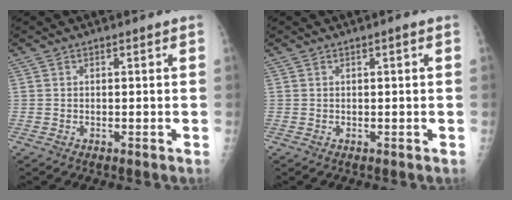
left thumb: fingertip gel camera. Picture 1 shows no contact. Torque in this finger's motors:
{"motor_torque": [0.14, -0.03, 0.01, -0.12, 0.06]}